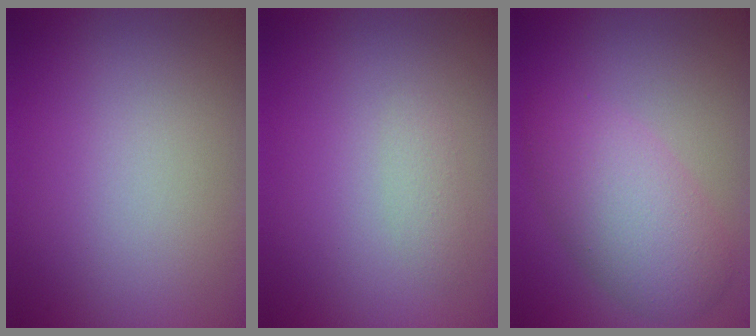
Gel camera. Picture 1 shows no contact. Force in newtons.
{"total": 1.0, "press": 1.0, "slide": 0.0}
{"total": 5.4, "press": 5.4, "slide": 0.0}